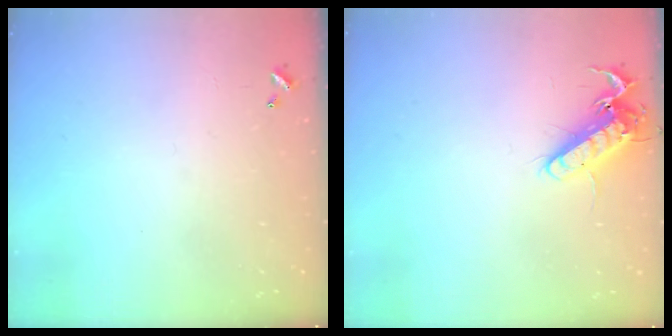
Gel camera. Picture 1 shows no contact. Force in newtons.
{"total": 13.5, "press": 13.3, "slide": 1.9}